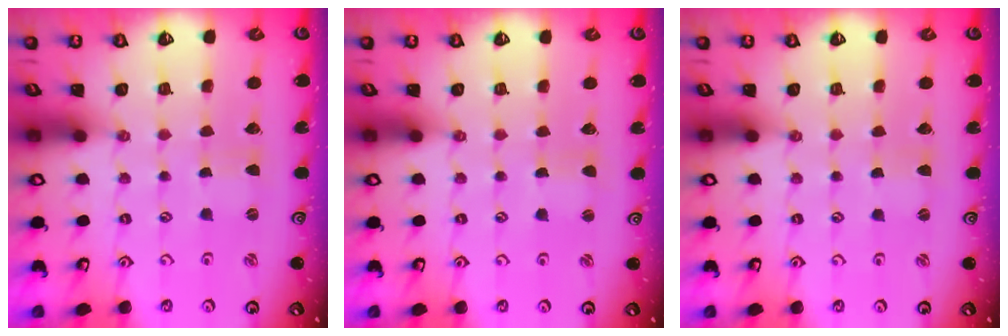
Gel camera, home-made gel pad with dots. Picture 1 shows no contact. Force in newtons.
{"total": 1.3, "press": 1.3, "slide": 0.1}
{"total": 0.7, "press": 0.7, "slide": 0.2}